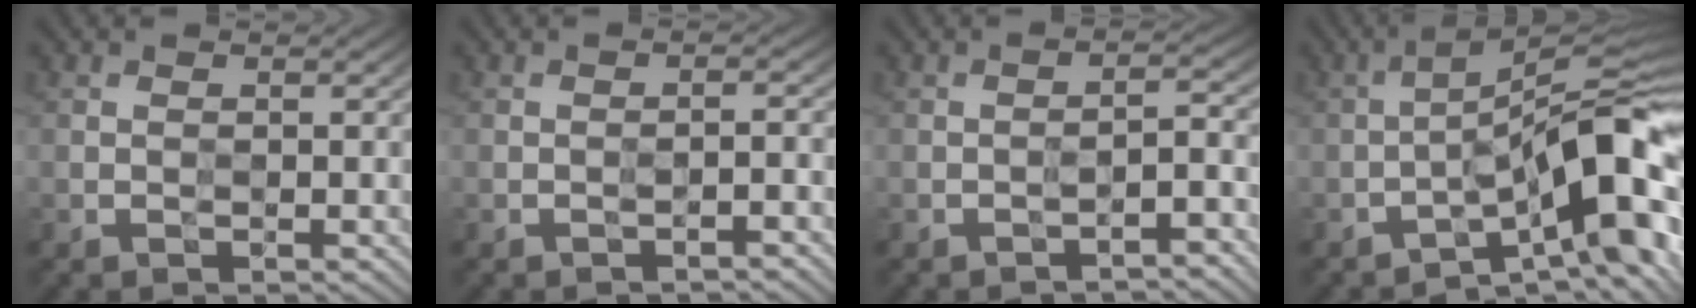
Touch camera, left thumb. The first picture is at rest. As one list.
[{"total": 1.8, "force": [-1.2, 0.2, 1.4], "torque": [-0.022, 0.009, -0.026]}, {"total": 3.2, "force": [-2.4, 0.3, 2.1], "torque": [-0.036, 0.015, -0.043]}, {"total": 13.2, "force": [-4.4, 3.2, 12.0], "torque": [-0.177, 0.014, -0.078]}]